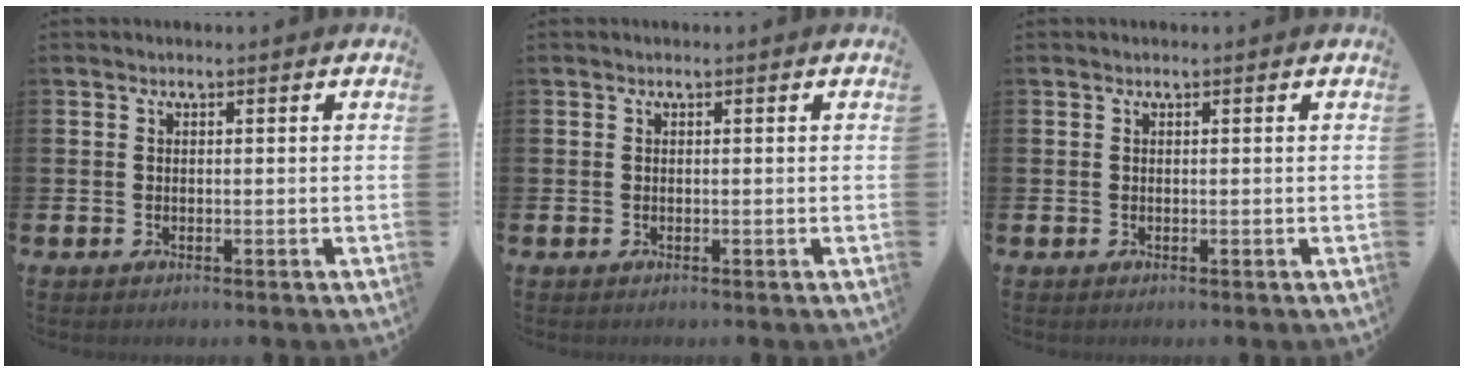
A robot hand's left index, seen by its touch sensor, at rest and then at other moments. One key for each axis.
{"total": 0.0}
{"total": 0.0}